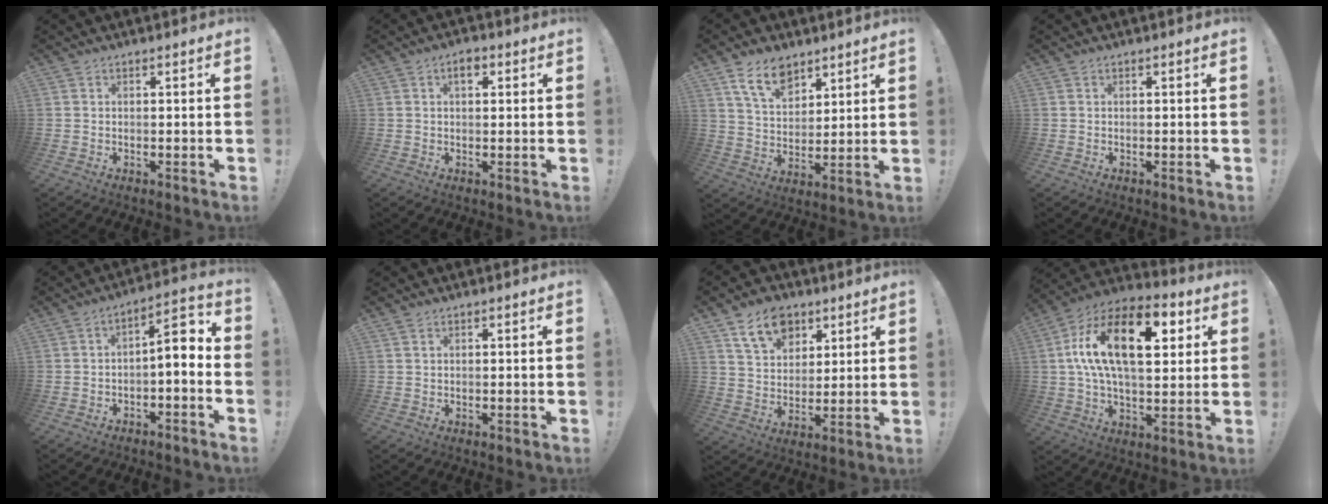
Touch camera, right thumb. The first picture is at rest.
{"total": 3.2, "force": [1.2, 1.6, 2.5], "torque": [-0.031, -0.001, 0.016]}
{"total": 11.5, "force": [7.8, 6.3, 5.5], "torque": [-0.097, -0.040, 0.150]}
{"total": 0.0}
{"total": 5.7, "force": [-1.3, 1.4, 5.3], "torque": [-0.072, -0.006, -0.030]}
{"total": 1.0, "force": [0.7, 0.5, 0.5], "torque": [-0.007, -0.001, 0.012]}
{"total": 12.7, "force": [7.2, 8.8, 5.8], "torque": [-0.087, -0.031, 0.138]}
{"total": 22.0, "force": [6.2, 11.0, 18.0], "torque": [-0.315, -0.014, 0.095]}